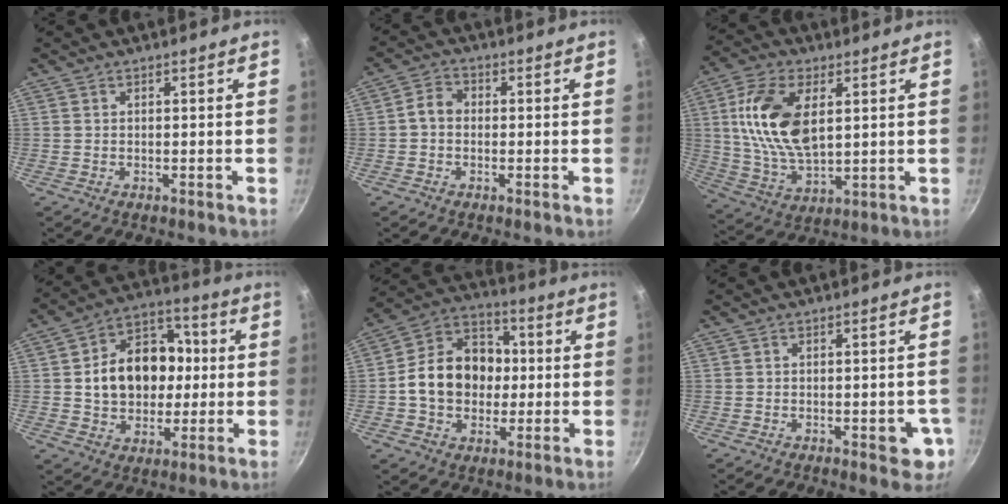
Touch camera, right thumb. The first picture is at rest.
{"total": 3.6, "force": [-0.4, 2.9, 2.0], "torque": [-0.031, 0.015, -0.020]}
{"total": 15.8, "force": [3.6, 8.6, 12.8], "torque": [-0.233, -0.009, 0.073]}
{"total": 17.1, "force": [0.9, 13.2, 10.8], "torque": [-0.133, 0.029, 0.009]}
{"total": 15.9, "force": [-0.3, 12.7, 9.6], "torque": [-0.125, 0.030, -0.021]}
{"total": 5.4, "force": [-1.7, 2.6, 4.4], "torque": [-0.033, 0.006, -0.020]}